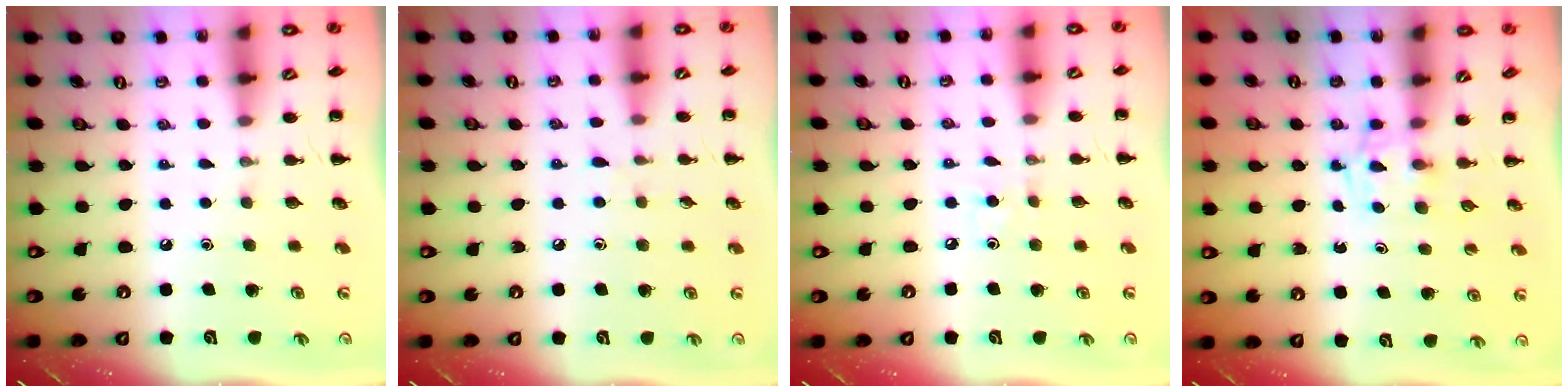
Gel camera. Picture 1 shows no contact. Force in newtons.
{"total": 4.4, "press": 3.9, "slide": 2.0}
{"total": 2.5, "press": 2.3, "slide": 0.8}
{"total": 2.5, "press": 2.2, "slide": 1.3}